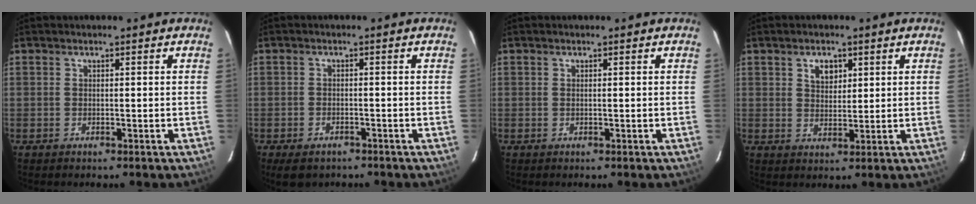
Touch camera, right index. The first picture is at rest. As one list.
[{"total": 4.8, "force": [-3.5, 2.7, 2.0], "torque": [-0.052, -0.010, -0.050]}, {"total": 0.0}, {"total": 3.9, "force": [1.8, 2.6, 2.2], "torque": [-0.030, 0.006, 0.033]}]